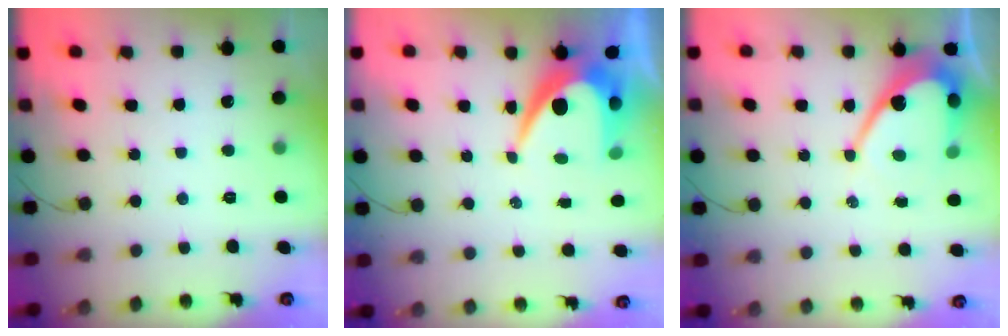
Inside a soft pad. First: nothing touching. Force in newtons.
{"total": 9.9, "press": 9.9, "slide": 0.8}
{"total": 11.6, "press": 11.6, "slide": 0.9}